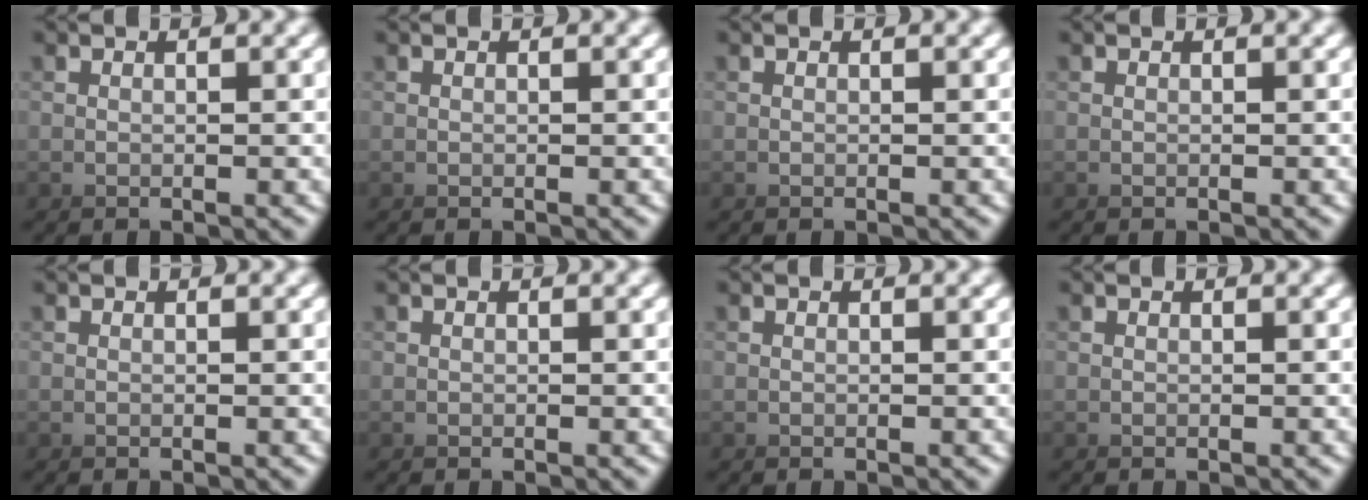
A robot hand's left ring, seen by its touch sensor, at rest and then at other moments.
{"total": 0.0}
{"total": 0.0}
{"total": 0.0}
{"total": 0.0}
{"total": 0.0}
{"total": 0.0}
{"total": 0.0}